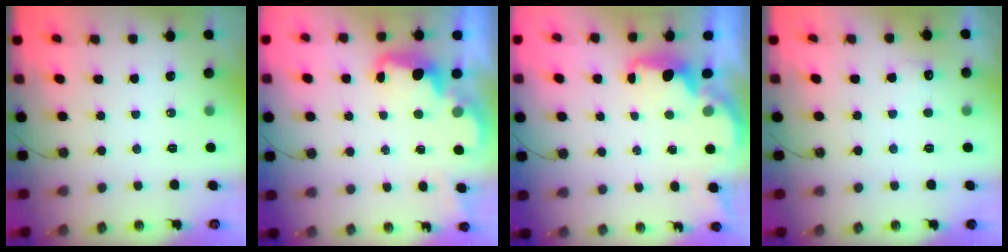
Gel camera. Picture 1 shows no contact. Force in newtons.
{"total": 2.7, "press": 2.6, "slide": 0.7}
{"total": 2.2, "press": 2.0, "slide": 0.8}
{"total": 6.2, "press": 6.1, "slide": 1.2}